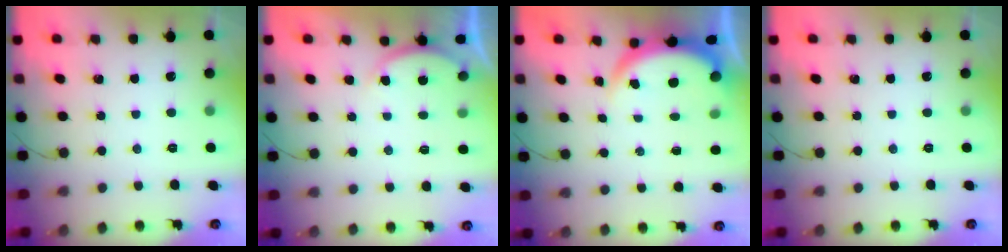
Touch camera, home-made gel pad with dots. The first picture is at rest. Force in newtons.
{"total": 3.0, "press": 3.0, "slide": 0.6}
{"total": 3.8, "press": 3.8, "slide": 0.1}
{"total": 0.0}